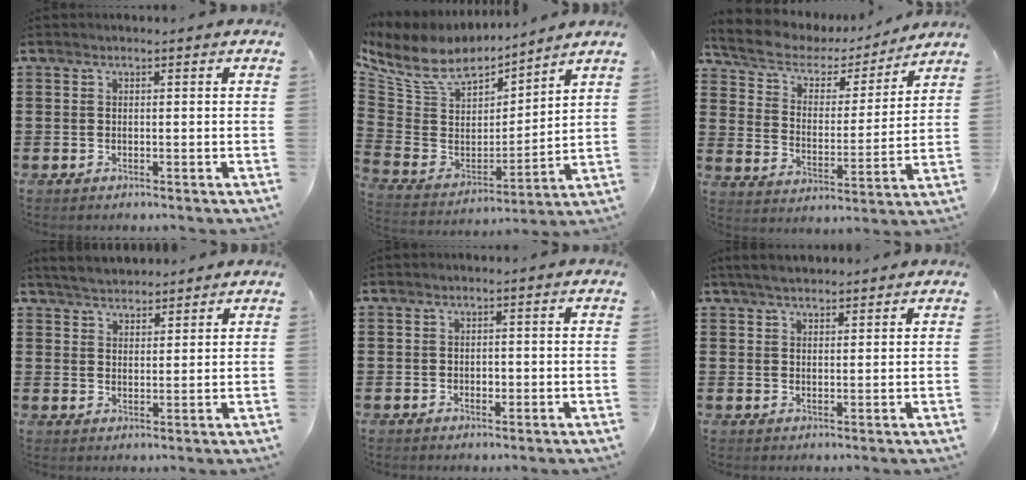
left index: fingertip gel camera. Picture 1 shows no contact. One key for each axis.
{"total": 8.8, "fx": 6.9, "fy": 3.9, "fz": 3.7, "tx": -0.108, "ty": -0.041, "tz": 0.124}
{"total": 5.2, "fx": 4.3, "fy": 2.3, "fz": 1.9, "tx": -0.063, "ty": -0.027, "tz": 0.068}
{"total": 3.7, "fx": 3.5, "fy": 0.9, "fz": 0.4, "tx": -0.019, "ty": -0.004, "tz": 0.067}
{"total": 1.0, "fx": -0.1, "fy": 0.7, "fz": 0.7, "tx": -0.015, "ty": 0.004, "tz": -0.002}
{"total": 2.9, "fx": 2.6, "fy": 0.8, "fz": 0.9, "tx": -0.025, "ty": 0.001, "tz": 0.050}